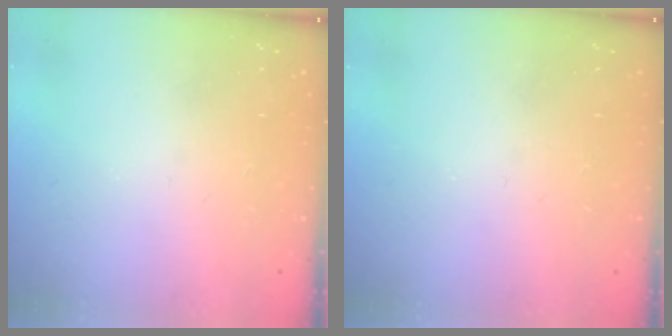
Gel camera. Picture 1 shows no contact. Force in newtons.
{"total": 0.0}